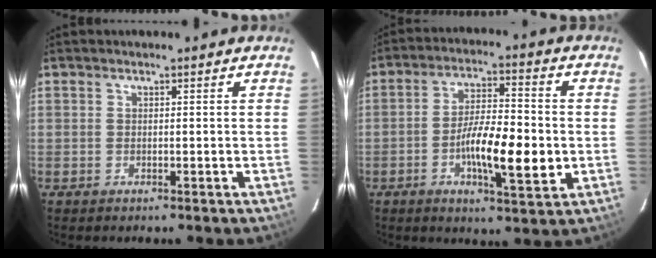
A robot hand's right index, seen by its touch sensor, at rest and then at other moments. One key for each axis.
{"total": 11.9, "fx": -2.5, "fy": 2.8, "fz": 11.3, "tx": -0.197, "ty": 0.002, "tz": -0.041}